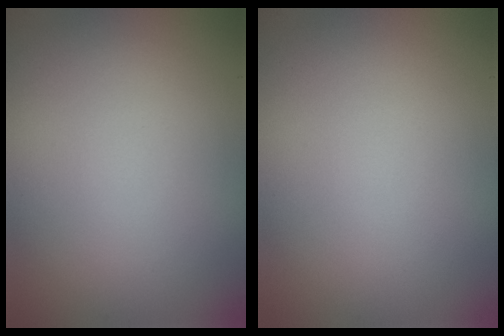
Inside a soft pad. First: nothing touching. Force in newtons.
{"total": 0.0}